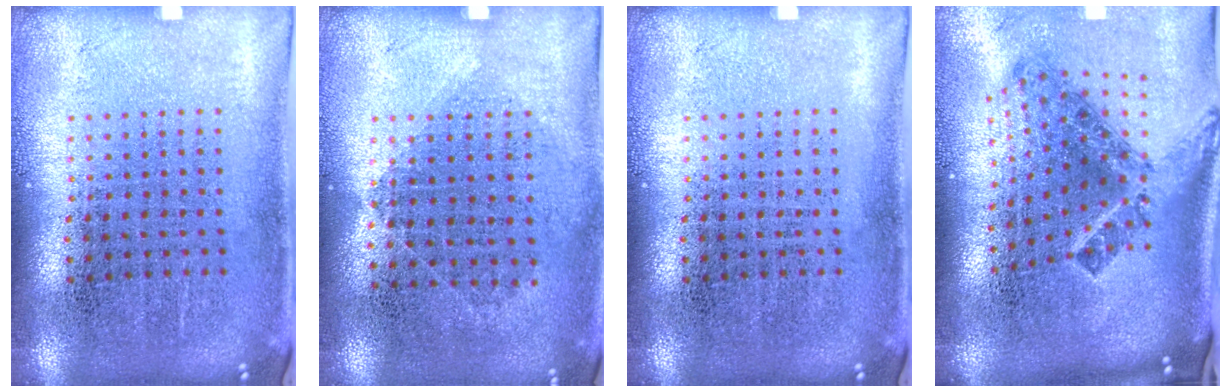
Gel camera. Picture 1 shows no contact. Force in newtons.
{"total": 1.0, "press": 0.9, "slide": 0.5}
{"total": 0.0}
{"total": 2.1, "press": 1.3, "slide": 1.6}